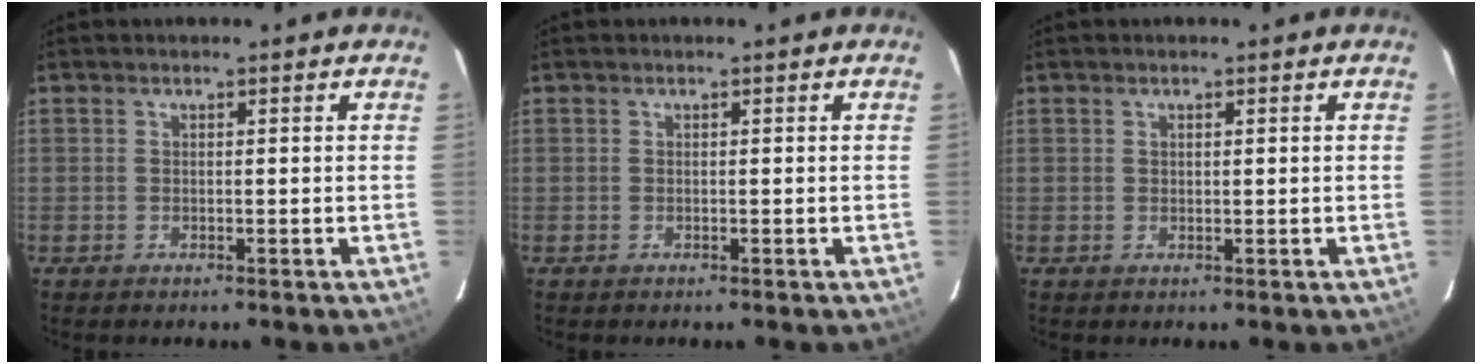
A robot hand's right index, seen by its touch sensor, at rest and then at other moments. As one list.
[{"total": 0.0}, {"total": 0.5, "force": [0.3, 0.3, 0.3], "torque": [-0.005, 0.002, 0.007]}]